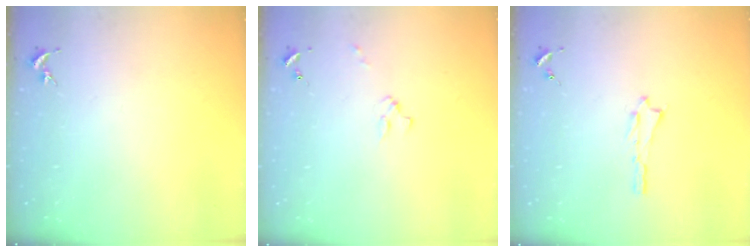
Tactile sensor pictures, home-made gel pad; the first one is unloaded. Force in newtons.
{"total": 1.1, "press": 1.1, "slide": 0.2}
{"total": 0.0}